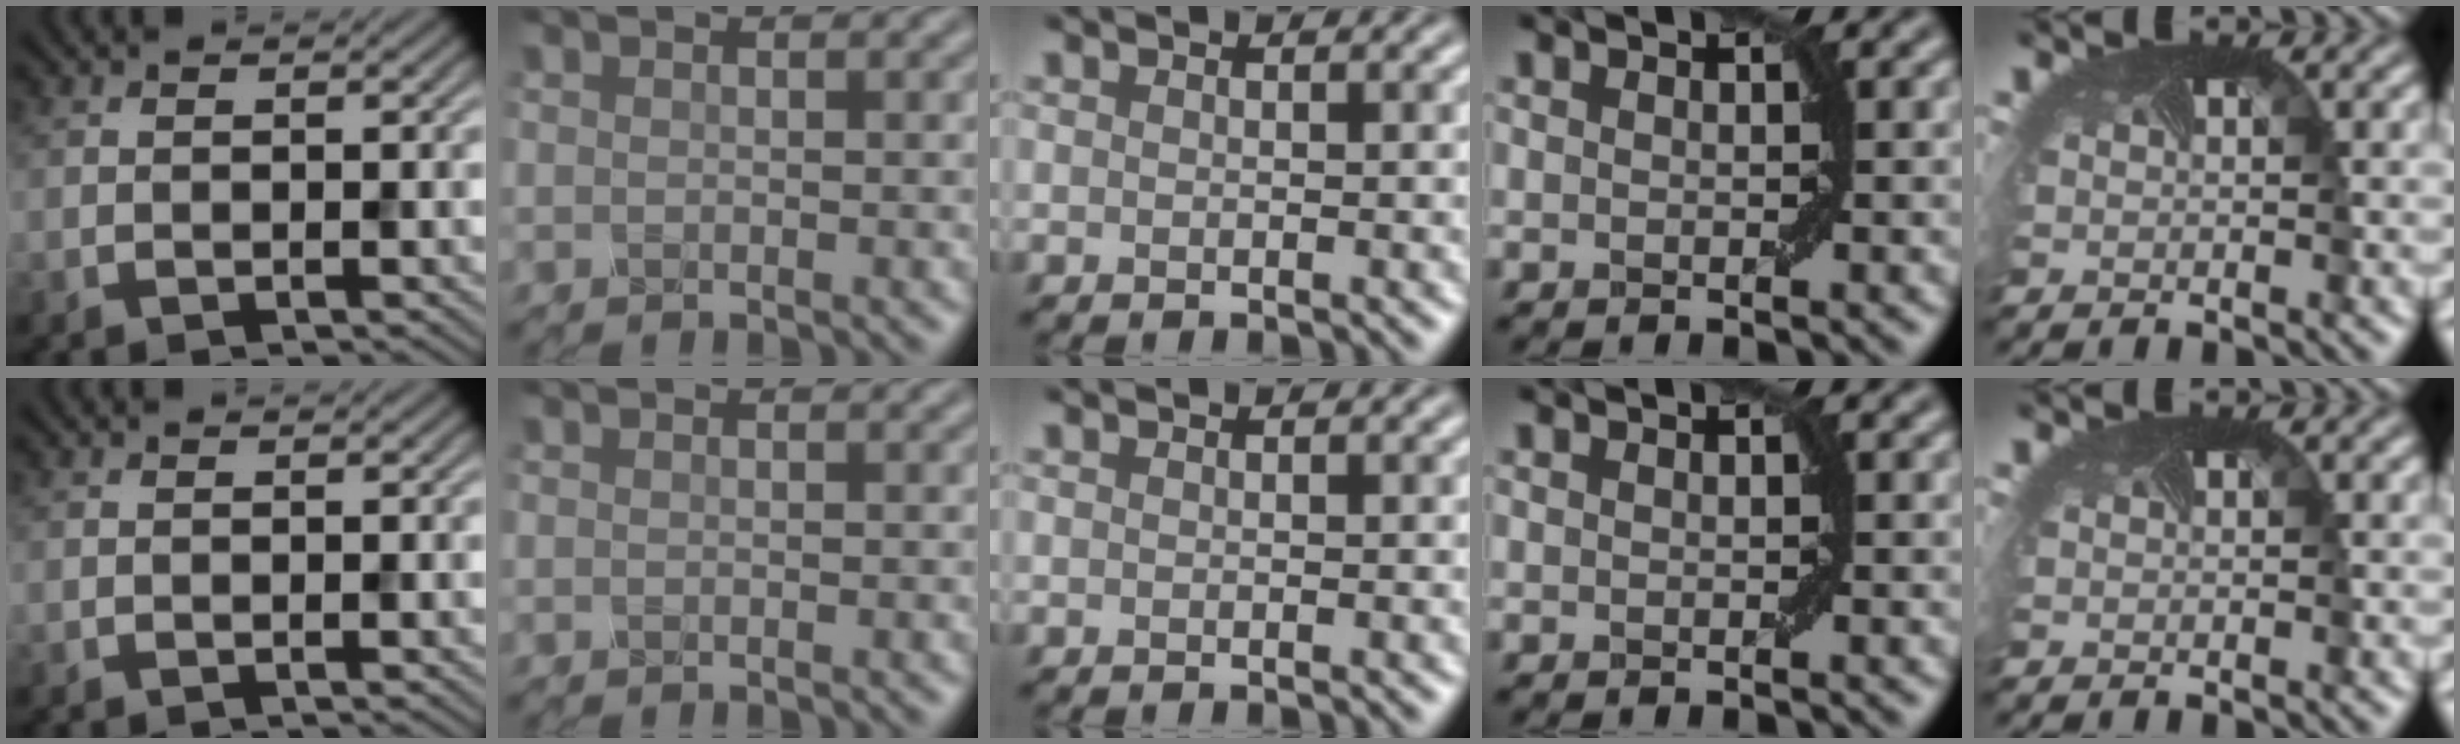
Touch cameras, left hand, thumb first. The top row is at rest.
{}